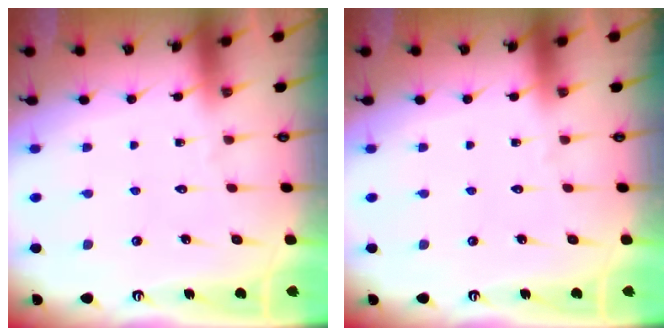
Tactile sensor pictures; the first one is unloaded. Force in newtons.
{"total": 0.0}